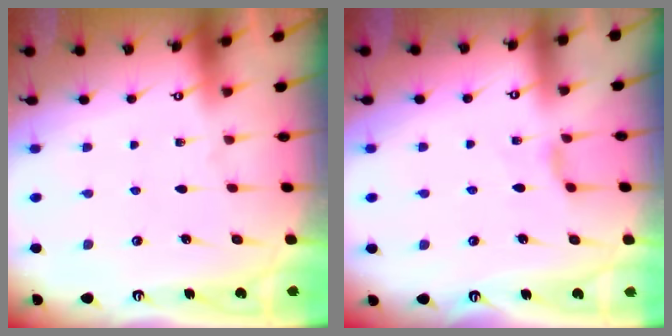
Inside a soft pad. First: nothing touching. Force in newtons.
{"total": 4.1, "press": 4.1, "slide": 0.6}